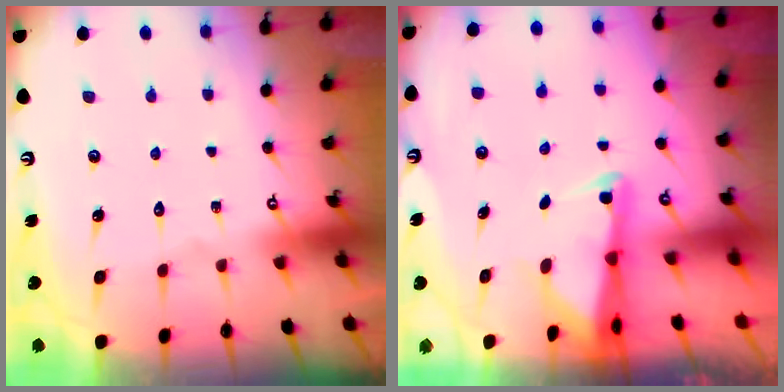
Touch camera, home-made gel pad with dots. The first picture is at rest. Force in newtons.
{"total": 2.4, "press": 2.3, "slide": 0.5}